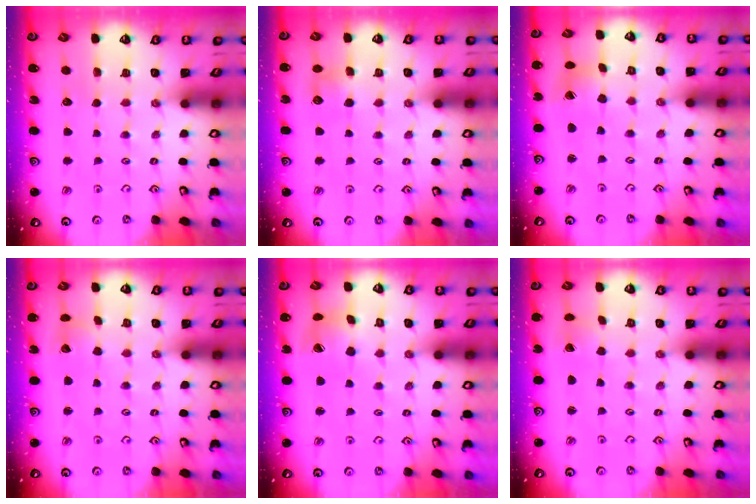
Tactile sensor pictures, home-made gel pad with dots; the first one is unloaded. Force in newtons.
{"total": 4.9, "press": 4.8, "slide": 0.6}
{"total": 4.7, "press": 4.6, "slide": 0.4}
{"total": 4.1, "press": 4.1, "slide": 0.5}
{"total": 9.2, "press": 9.1, "slide": 1.2}
{"total": 1.4, "press": 1.4, "slide": 0.1}